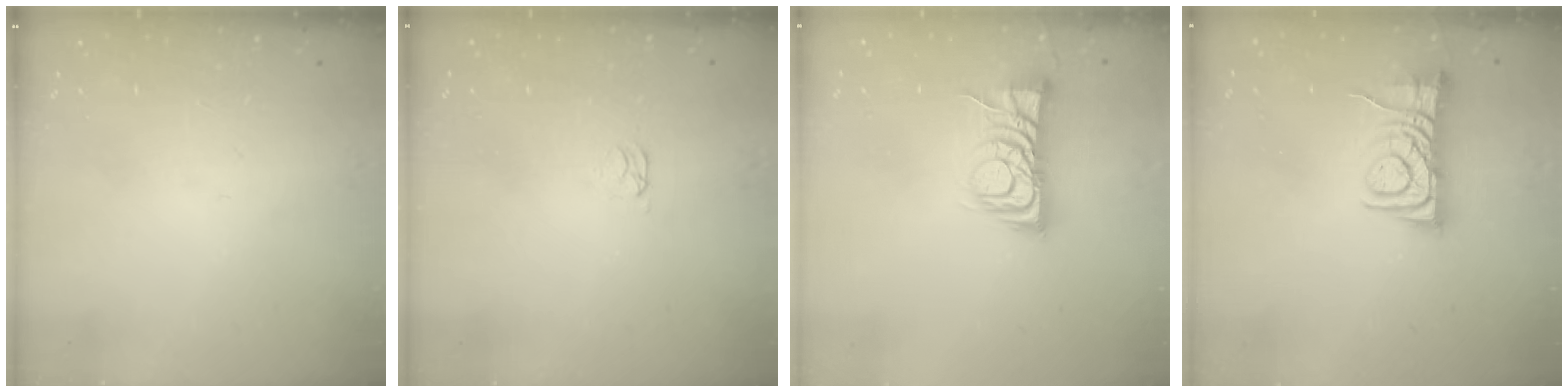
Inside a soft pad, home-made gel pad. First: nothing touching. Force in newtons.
{"total": 1.6, "press": 1.6, "slide": 0.4}
{"total": 9.2, "press": 9.2, "slide": 0.3}
{"total": 7.6, "press": 7.5, "slide": 1.0}